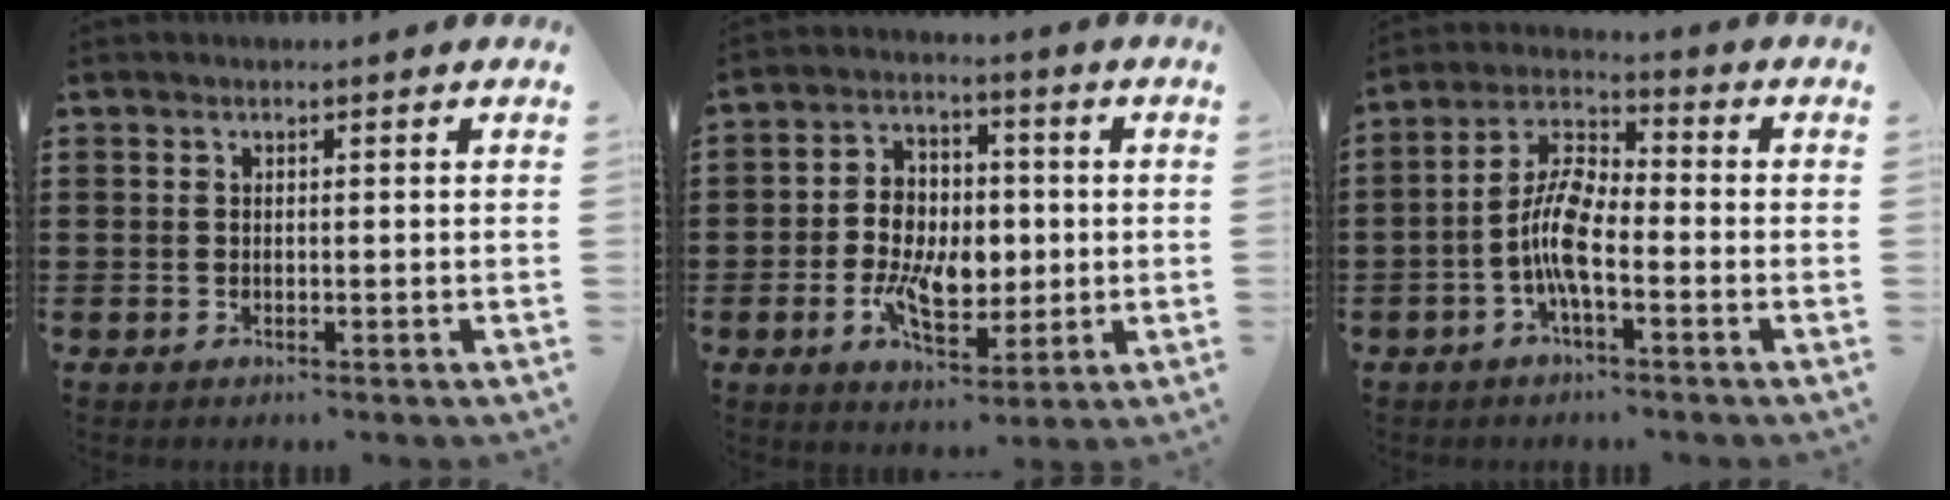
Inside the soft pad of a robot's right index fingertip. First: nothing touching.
{"total": 8.8, "force": [-0.9, 6.0, 6.4], "torque": [-0.125, 0.006, -0.020]}
{"total": 8.2, "force": [-2.6, 3.0, 7.2], "torque": [-0.168, -0.006, -0.055]}